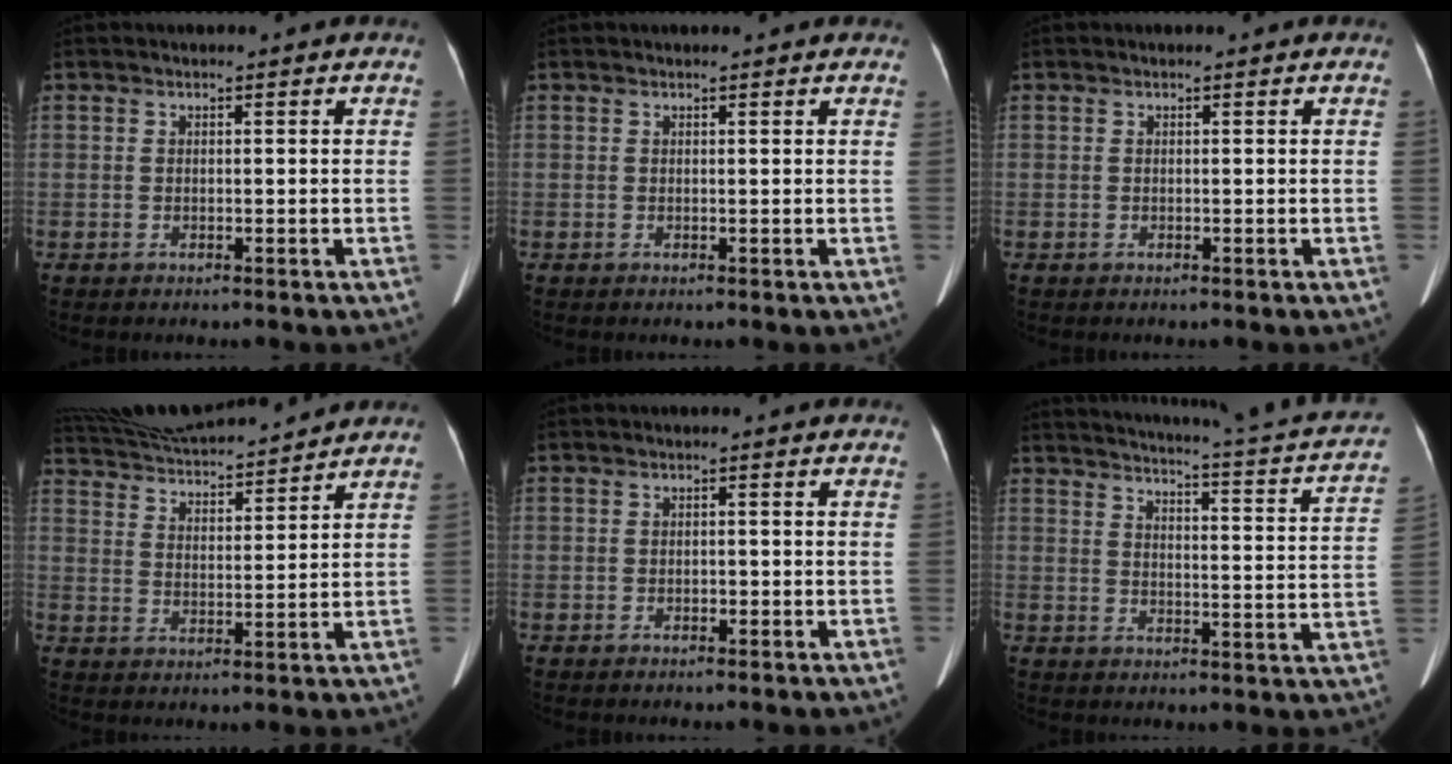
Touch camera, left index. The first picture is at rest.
{"total": 2.5, "force": [2.4, 0.4, 0.8], "torque": [-0.010, 0.022, 0.019]}
{"total": 0.0}
{"total": 16.9, "force": [16.0, 1.5, 5.4], "torque": [-0.100, 0.033, 0.258]}
{"total": 0.8, "force": [-0.3, 0.5, 0.6], "torque": [-0.007, 0.002, -0.006]}
{"total": 23.7, "force": [21.3, 1.5, 10.4], "torque": [-0.147, -0.050, 0.245]}